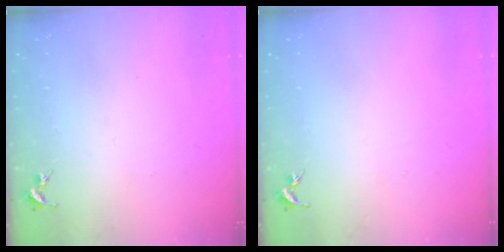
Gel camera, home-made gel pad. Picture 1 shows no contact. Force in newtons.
{"total": 0.0}